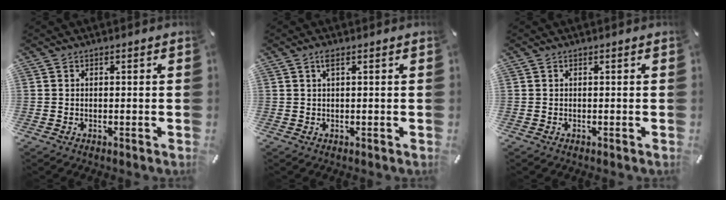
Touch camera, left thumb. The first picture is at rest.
{"total": 1.9, "force": [0.7, 0.3, 1.7], "torque": [-0.036, 0.003, 0.012]}
{"total": 0.0}